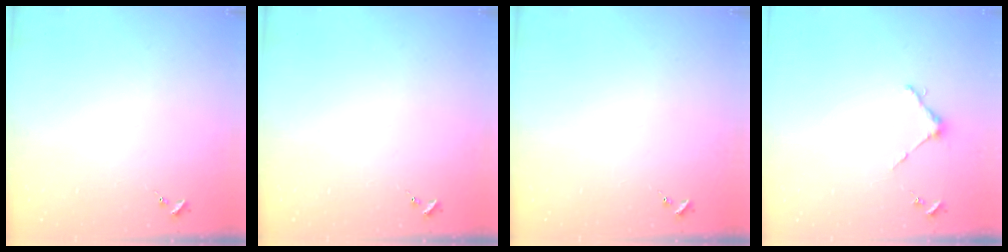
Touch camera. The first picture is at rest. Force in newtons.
{"total": 0.0}
{"total": 0.0}
{"total": 4.0, "press": 4.0, "slide": 0.4}